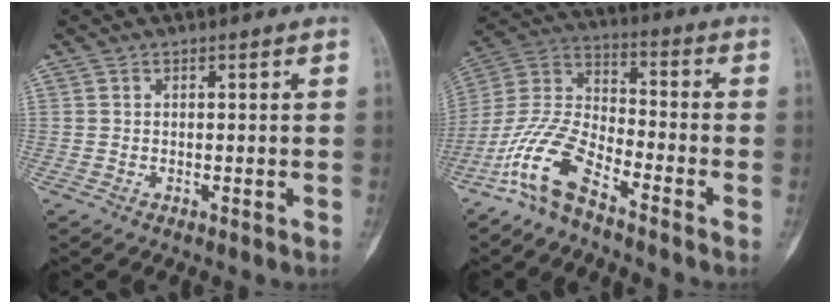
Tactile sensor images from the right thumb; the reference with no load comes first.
{"total": 12.0, "force": [-8.1, 4.2, 7.9], "torque": [-0.175, 0.060, -0.170]}